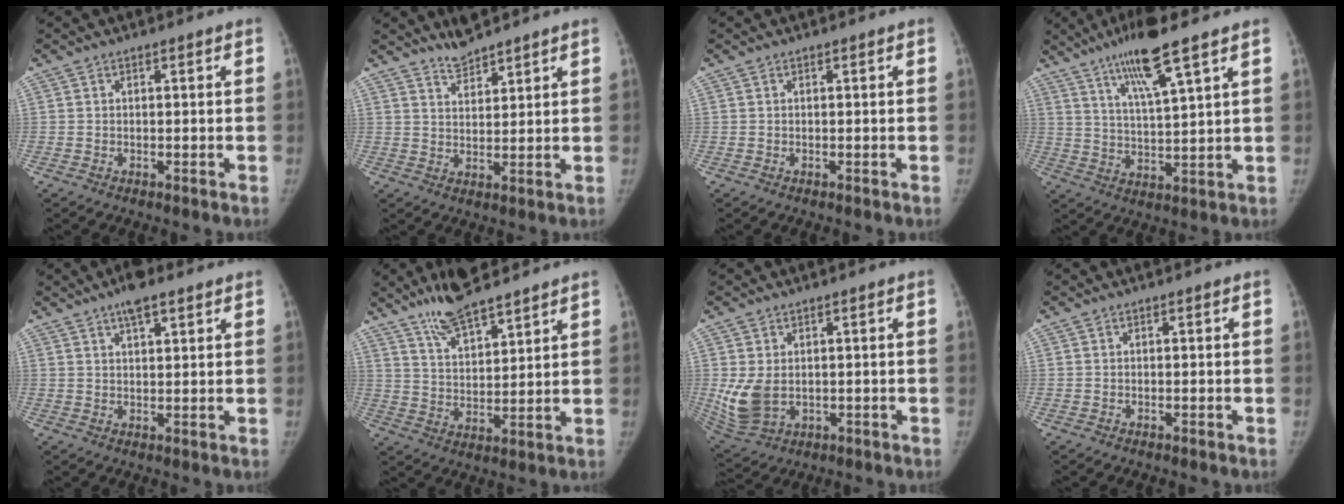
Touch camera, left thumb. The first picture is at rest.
{"total": 4.5, "force": [4.3, 0.8, 1.3], "torque": [-0.018, -0.026, 0.083]}
{"total": 0.0}
{"total": 11.4, "force": [7.3, 1.0, 8.8], "torque": [-0.161, -0.031, 0.135]}
{"total": 5.6, "force": [3.8, 2.0, 3.7], "torque": [-0.050, -0.009, 0.059]}
{"total": 11.8, "force": [9.5, 3.0, 6.3], "torque": [-0.095, -0.047, 0.174]}
{"total": 7.8, "force": [0.4, 5.4, 5.6], "torque": [-0.113, -0.016, 0.025]}
{"total": 0.0}